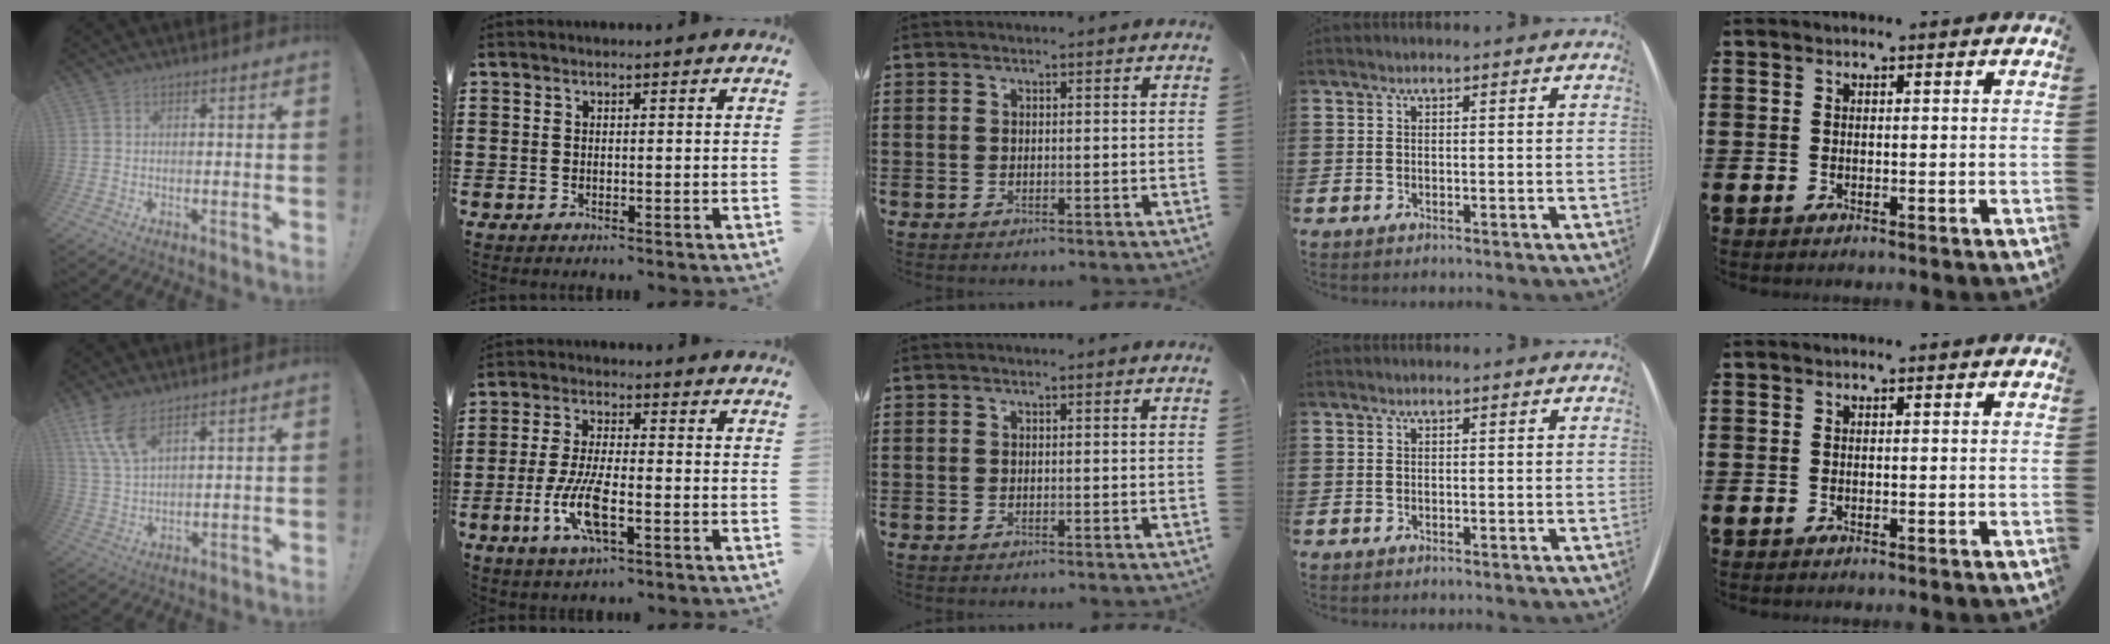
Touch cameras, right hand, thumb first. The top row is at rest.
{"thumb": {"total": 8.6, "force": [5.5, 3.3, 5.7], "torque": [-0.122, -0.023, 0.105]}, "index": {"total": 8.3, "force": [-2.9, 2.7, 7.3], "torque": [-0.165, -0.017, -0.056]}}